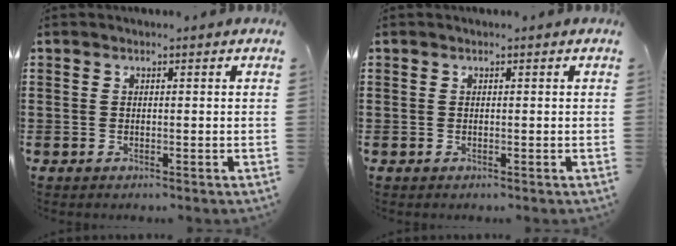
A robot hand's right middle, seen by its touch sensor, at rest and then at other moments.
{"total": 0.0}